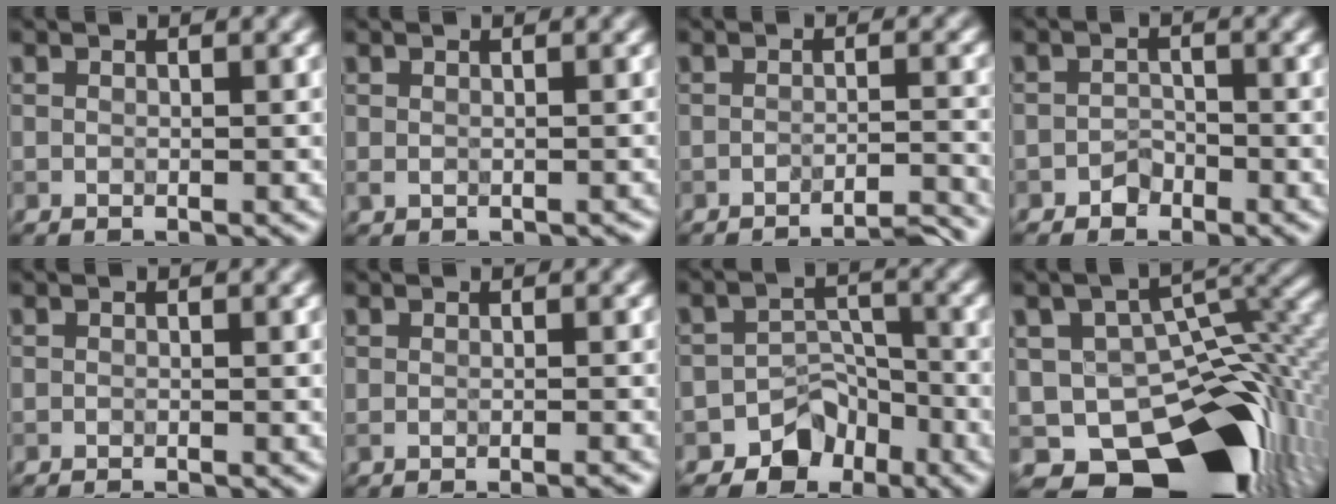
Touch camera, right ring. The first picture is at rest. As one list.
[{"total": 1.4, "force": [-0.6, 1.0, 0.8], "torque": [-0.015, -0.004, -0.008]}, {"total": 3.2, "force": [-3.0, -0.1, 1.1], "torque": [-0.007, 0.014, -0.043]}, {"total": 1.3, "force": [-1.1, 0.7, 0.2], "torque": [0.003, 0.011, -0.021]}, {"total": 1.2, "force": [-1.2, -0.1, -0.1], "torque": [0.005, 0.003, -0.018]}, {"total": 1.3, "force": [-1.1, -0.2, 0.5], "torque": [-0.004, 0.002, -0.017]}, {"total": 4.8, "force": [-3.4, 3.1, 1.2], "torque": [0.001, 0.003, -0.054]}, {"total": 15.3, "force": [-7.0, 8.6, 10.6], "torque": [-0.171, -0.026, -0.090]}]